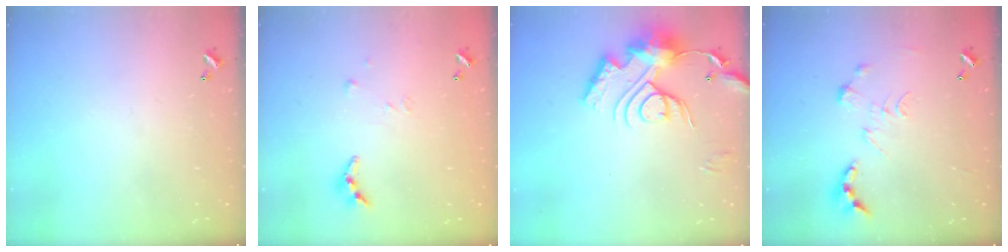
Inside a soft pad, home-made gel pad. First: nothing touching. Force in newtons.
{"total": 5.7, "press": 5.7, "slide": 0.4}
{"total": 18.0, "press": 18.0, "slide": 1.7}
{"total": 0.0}